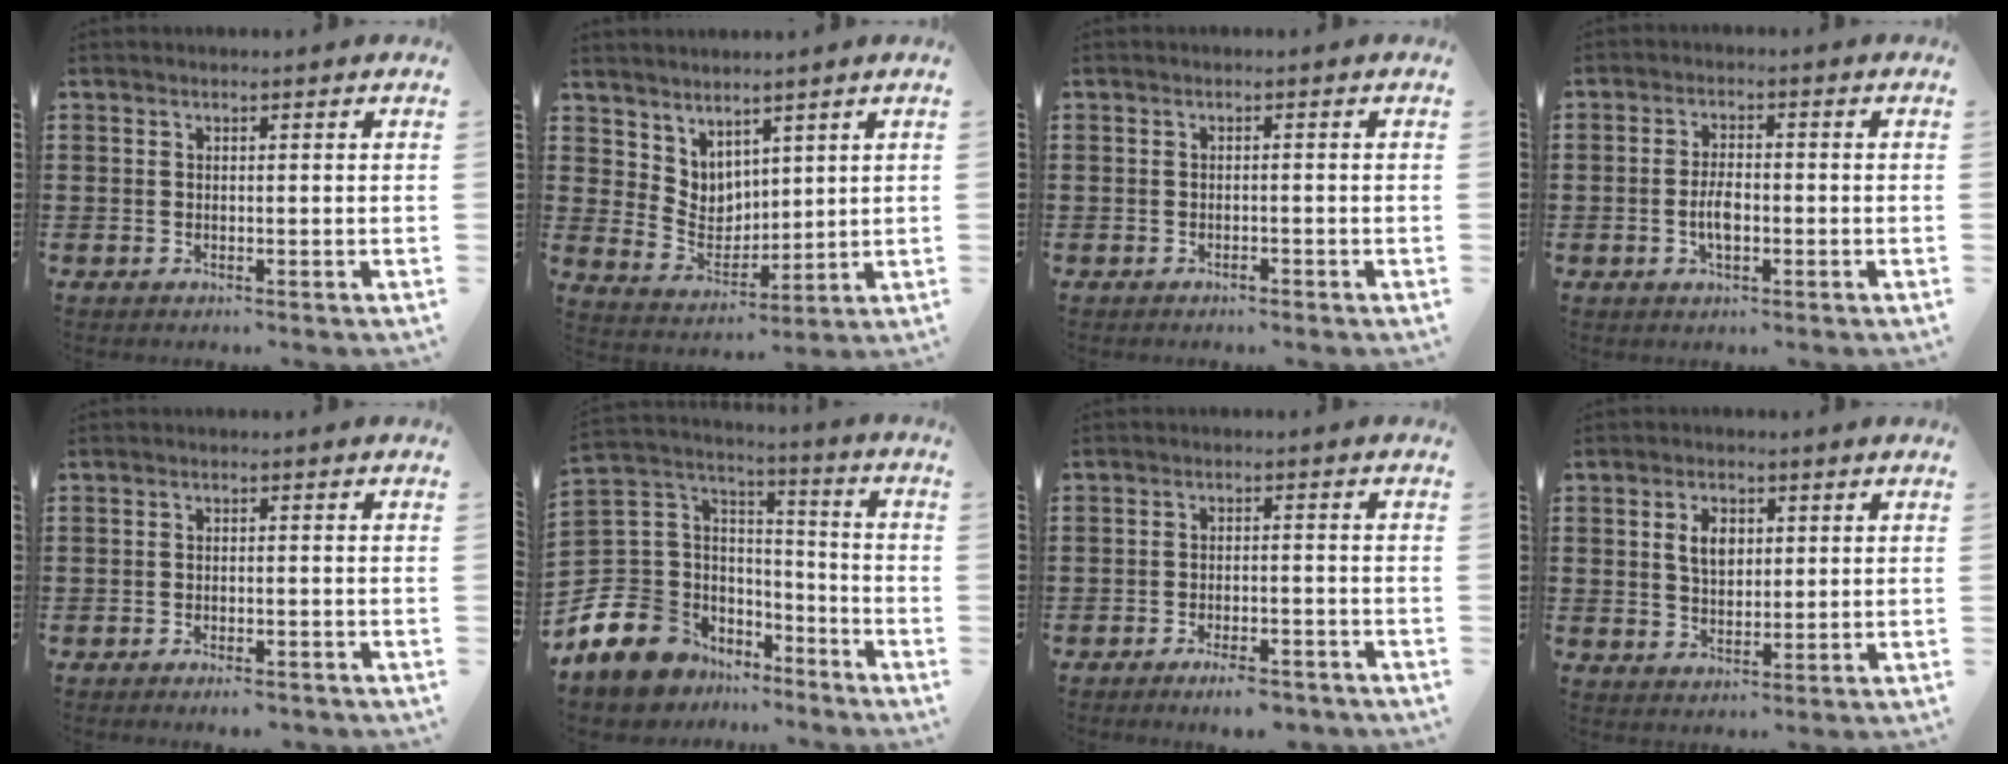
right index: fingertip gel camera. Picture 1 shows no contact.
{"total": 4.7, "force": [3.7, 2.8, 0.0], "torque": [-0.022, -0.014, 0.072]}
{"total": 0.8, "force": [-0.7, 0.1, 0.2], "torque": [-0.007, -0.001, -0.015]}
{"total": 3.7, "force": [-0.8, 1.6, 3.2], "torque": [-0.067, -0.002, -0.015]}
{"total": 1.7, "force": [-1.5, 0.2, 0.6], "torque": [-0.014, 0.001, -0.030]}
{"total": 11.6, "force": [-7.5, 8.7, 1.7], "torque": [-0.100, 0.001, -0.147]}
{"total": 3.8, "force": [-3.4, 0.5, 1.7], "torque": [-0.026, 0.004, -0.064]}
{"total": 4.0, "force": [1.0, 2.6, 2.9], "torque": [-0.056, 0.009, 0.014]}